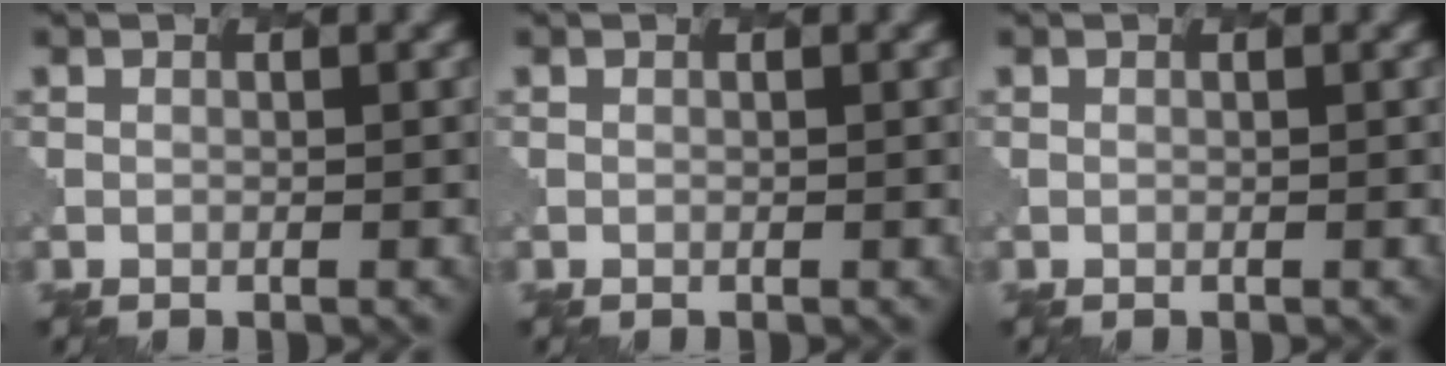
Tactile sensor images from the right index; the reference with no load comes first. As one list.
[{"total": 0.0}, {"total": 0.0}]